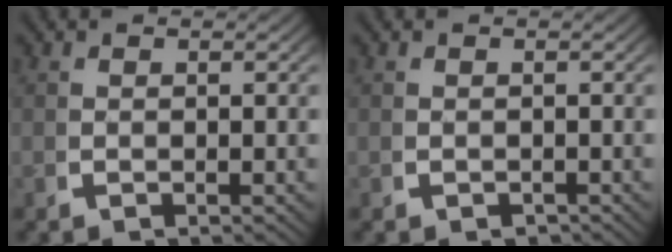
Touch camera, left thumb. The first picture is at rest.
{"total": 0.9, "force": [-0.8, 0.3, -0.2], "torque": [0.006, -0.004, -0.011]}